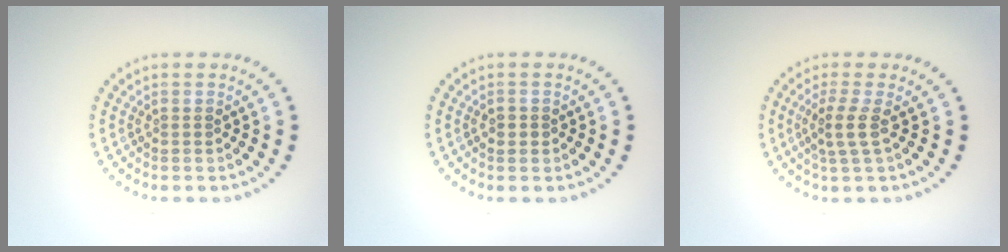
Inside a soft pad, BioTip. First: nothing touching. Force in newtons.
{"total": 1.0, "press": 0.9, "slide": 0.4}
{"total": 2.2, "press": 1.7, "slide": 1.5}